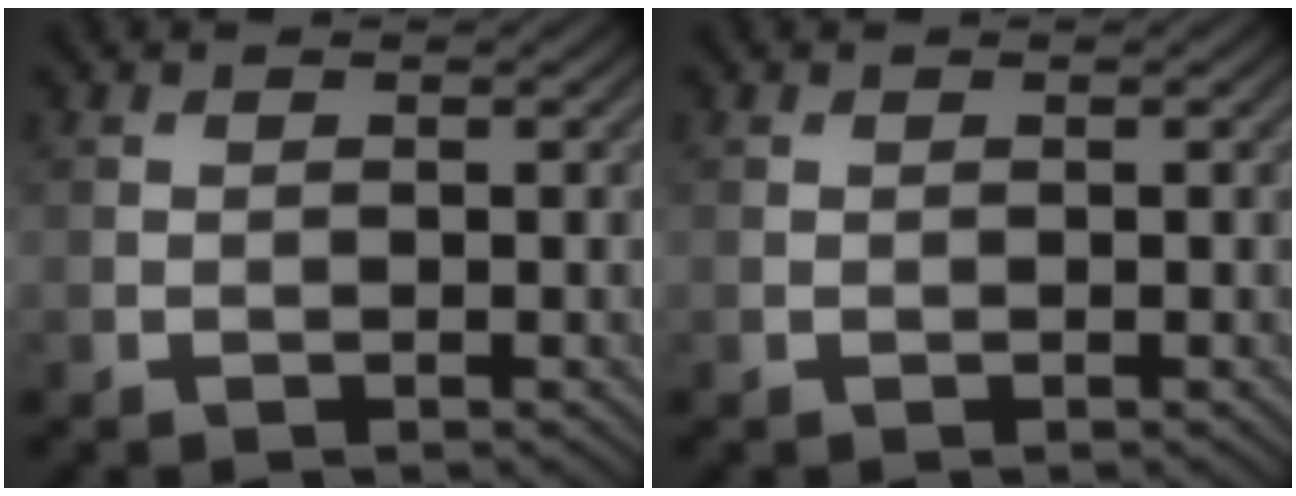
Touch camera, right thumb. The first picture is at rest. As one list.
[{"total": 0.0}]